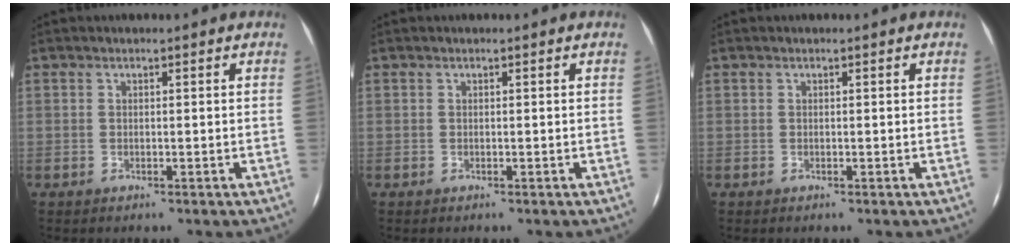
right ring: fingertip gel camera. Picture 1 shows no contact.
{"total": 0.0}
{"total": 0.0}